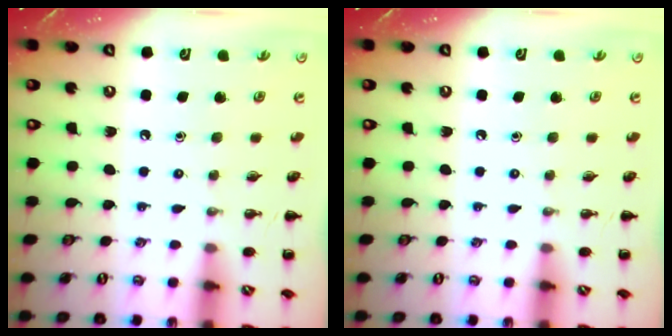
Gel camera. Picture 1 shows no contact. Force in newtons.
{"total": 0.0}